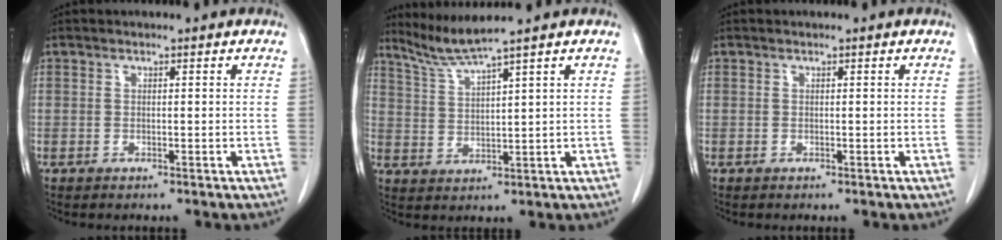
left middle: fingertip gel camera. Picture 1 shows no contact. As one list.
[{"total": 4.8, "force": [4.1, -2.1, 1.1], "torque": [-0.036, -0.017, 0.094]}, {"total": 0.0}]